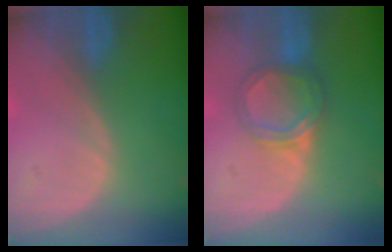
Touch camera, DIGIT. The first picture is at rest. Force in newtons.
{"total": 5.3, "press": 4.8, "slide": 2.2}